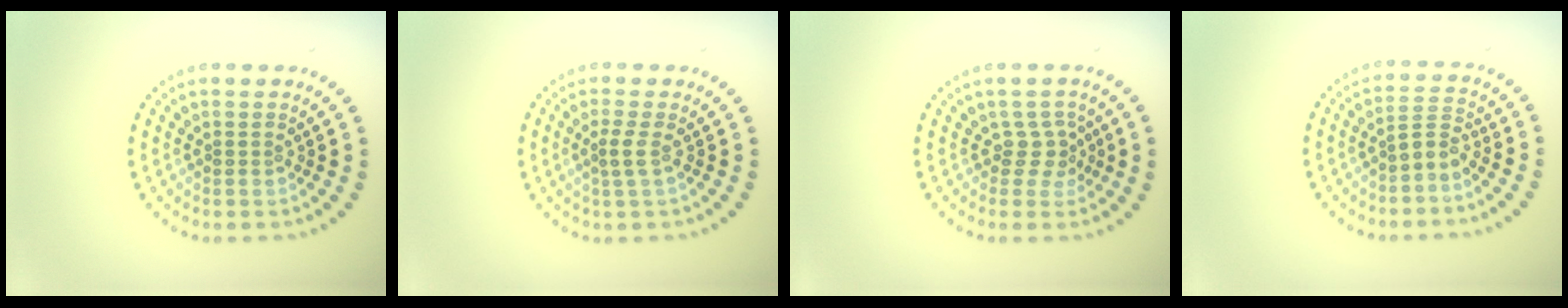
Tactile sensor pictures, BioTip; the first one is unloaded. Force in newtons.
{"total": 1.4, "press": 1.0, "slide": 0.9}
{"total": 1.9, "press": 1.4, "slide": 1.3}
{"total": 1.9, "press": 1.5, "slide": 1.2}